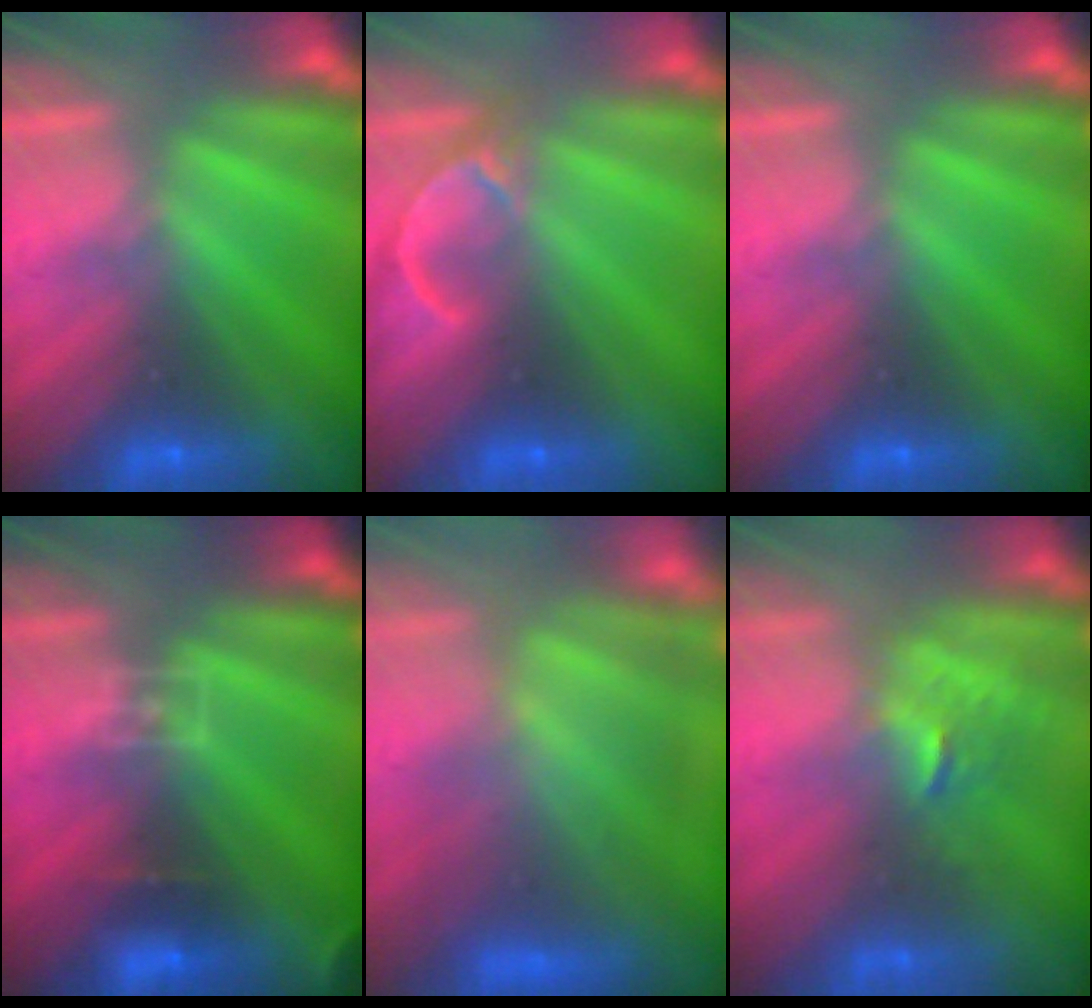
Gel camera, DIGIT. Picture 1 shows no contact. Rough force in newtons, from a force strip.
{"total": 4.9}
{"total": 0.0}
{"total": 3.0}
{"total": 7.4}
{"total": 2.5}